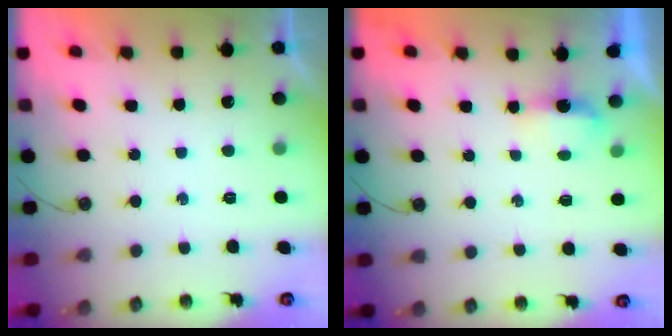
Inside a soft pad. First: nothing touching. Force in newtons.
{"total": 3.0, "press": 2.9, "slide": 0.6}